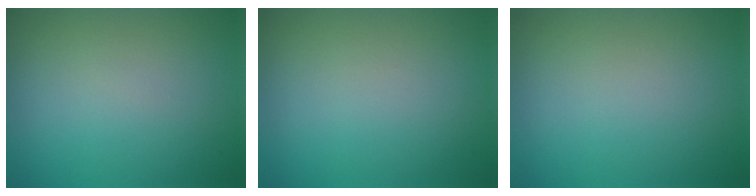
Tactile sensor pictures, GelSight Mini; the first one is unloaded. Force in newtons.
{"total": 0.0}
{"total": 0.0}